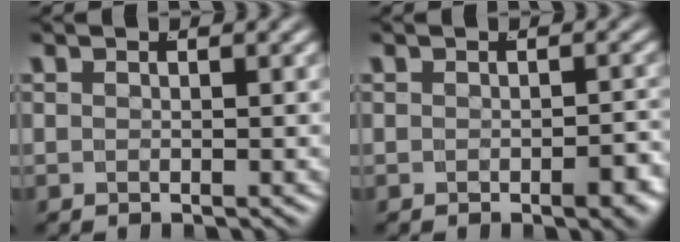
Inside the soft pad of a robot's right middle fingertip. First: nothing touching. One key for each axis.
{"total": 1.7, "fx": -1.1, "fy": 0.4, "fz": 1.2, "tx": -0.019, "ty": 0.000, "tz": -0.019}